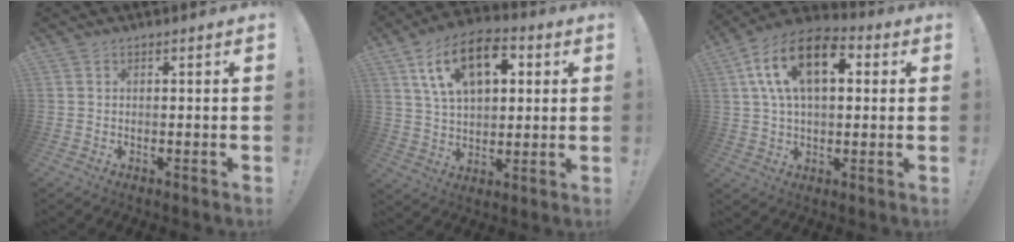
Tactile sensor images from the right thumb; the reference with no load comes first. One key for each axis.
{"total": 17.5, "fx": 7.0, "fy": 10.4, "fz": 12.2, "tx": -0.202, "ty": -0.011, "tz": 0.123}
{"total": 17.9, "fx": 5.6, "fy": 9.9, "fz": 13.8, "tx": -0.242, "ty": 0.002, "tz": 0.095}